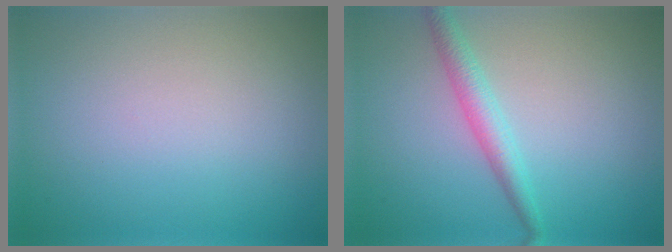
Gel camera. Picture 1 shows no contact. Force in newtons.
{"total": 2.5, "press": 2.5, "slide": 0.1}